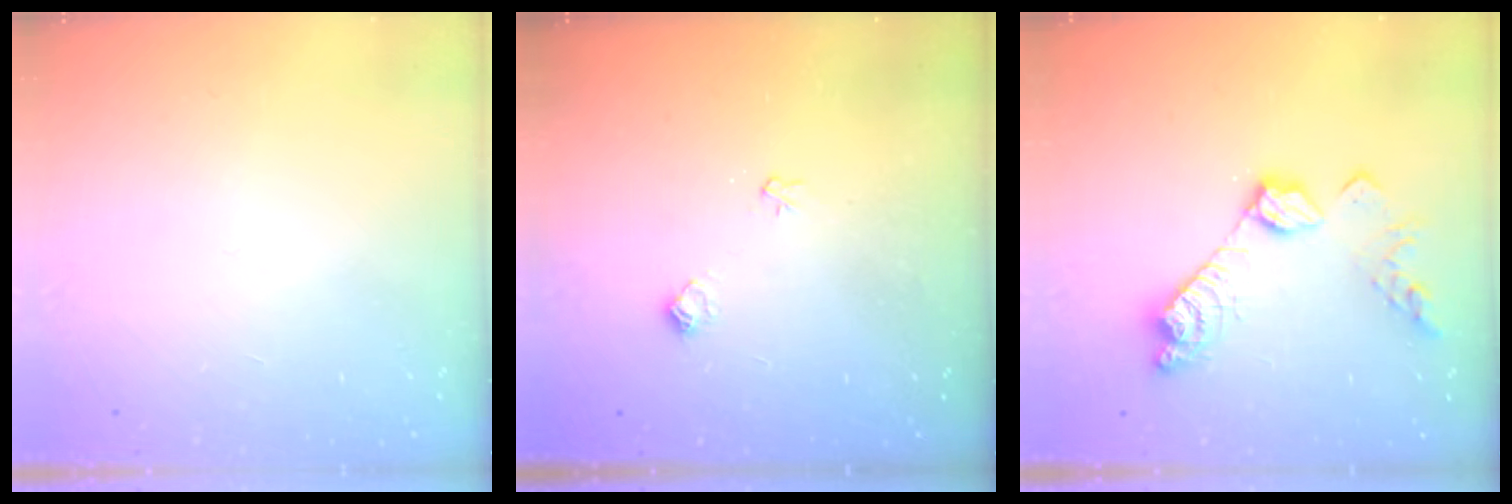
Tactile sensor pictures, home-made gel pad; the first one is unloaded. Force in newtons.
{"total": 7.8, "press": 7.8, "slide": 0.8}
{"total": 13.6, "press": 13.5, "slide": 0.5}